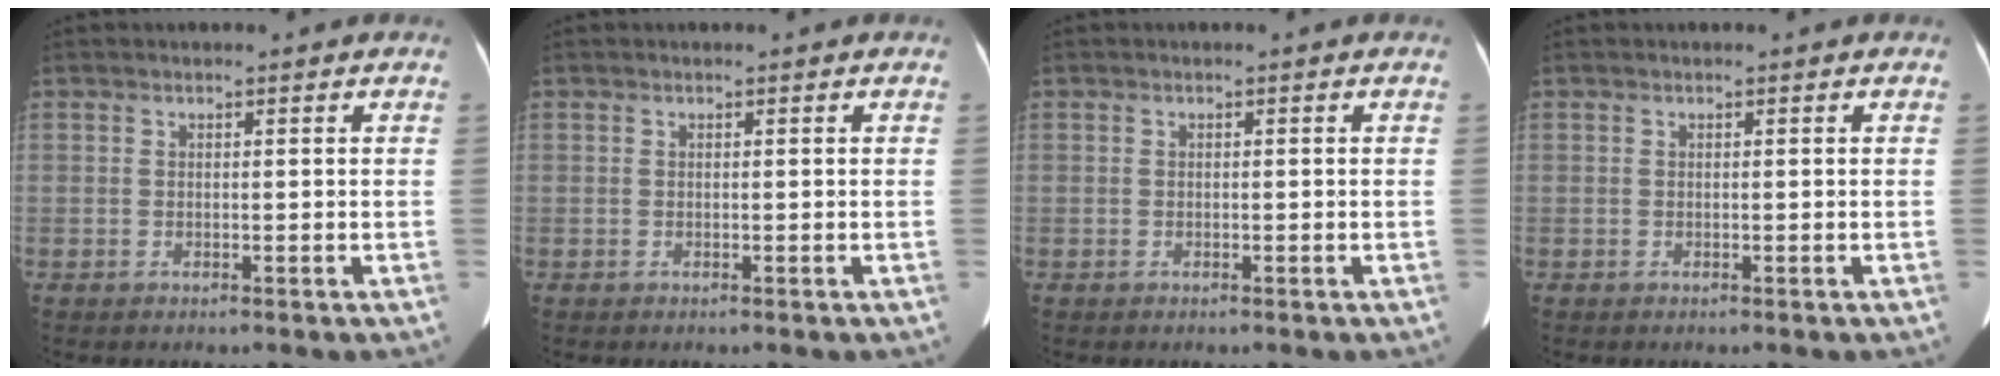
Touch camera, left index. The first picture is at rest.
{"total": 0.0}
{"total": 0.0}
{"total": 0.0}